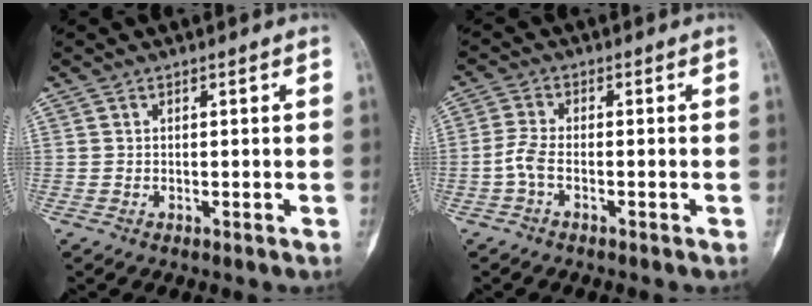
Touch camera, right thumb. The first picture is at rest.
{"total": 3.4, "force": [-1.4, 1.7, 2.6], "torque": [-0.063, 0.009, -0.036]}